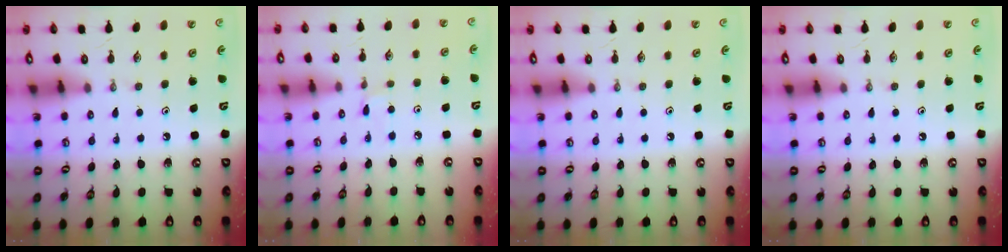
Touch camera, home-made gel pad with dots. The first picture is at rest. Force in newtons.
{"total": 2.3, "press": 2.3, "slide": 0.3}
{"total": 0.0}
{"total": 0.0}